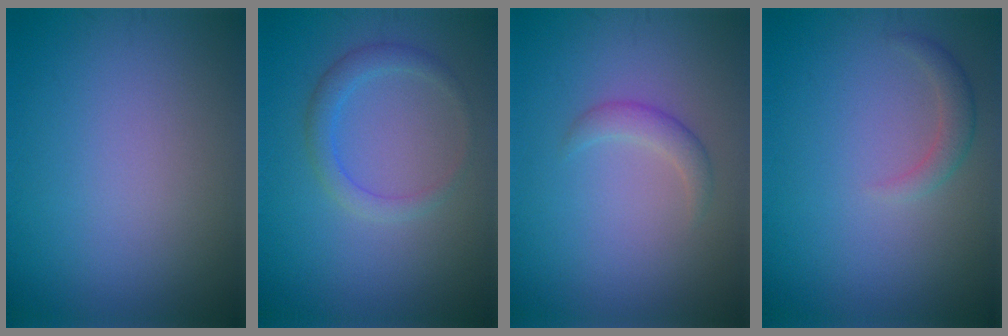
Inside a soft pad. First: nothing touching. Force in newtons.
{"total": 2.2, "press": 2.2, "slide": 0.1}
{"total": 1.6, "press": 1.6, "slide": 0.2}
{"total": 1.6, "press": 1.6, "slide": 0.1}